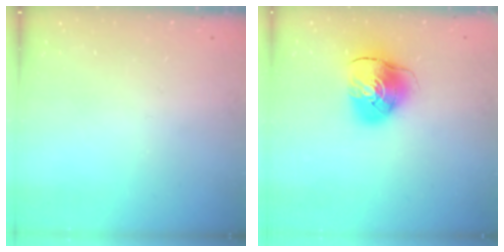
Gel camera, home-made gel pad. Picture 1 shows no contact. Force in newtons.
{"total": 10.2, "press": 10.1, "slide": 1.4}